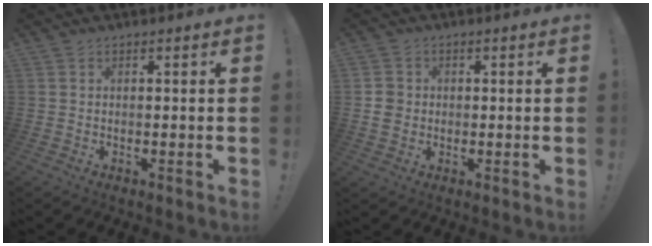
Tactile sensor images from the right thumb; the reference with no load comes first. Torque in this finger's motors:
{"motor_torque": [-0.09, 0.17, 0.00, 0.16, 0.03]}